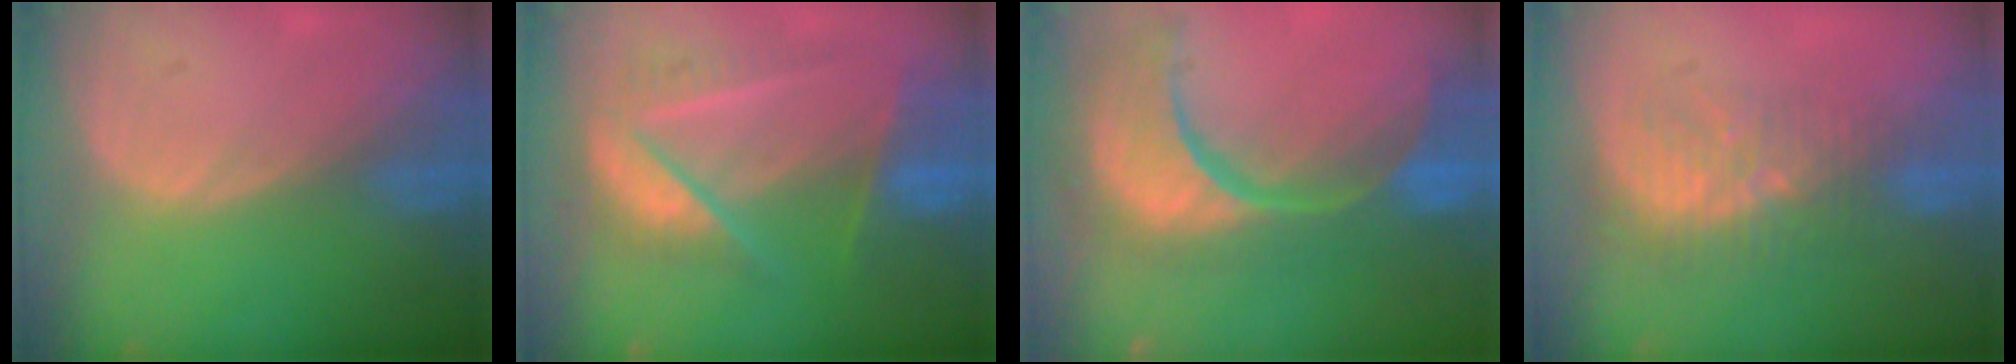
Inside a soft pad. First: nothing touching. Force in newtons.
{"total": 9.0, "press": 8.1, "slide": 3.8}
{"total": 15.3, "press": 12.1, "slide": 9.4}
{"total": 8.0, "press": 7.0, "slide": 3.8}